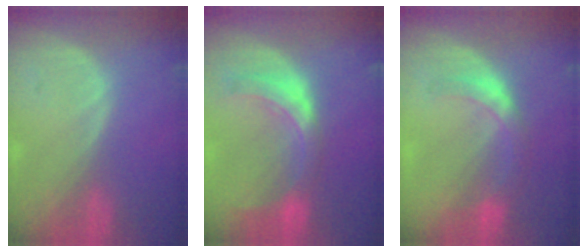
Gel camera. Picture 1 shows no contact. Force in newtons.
{"total": 8.0, "press": 7.0, "slide": 3.8}
{"total": 5.8, "press": 5.1, "slide": 2.7}